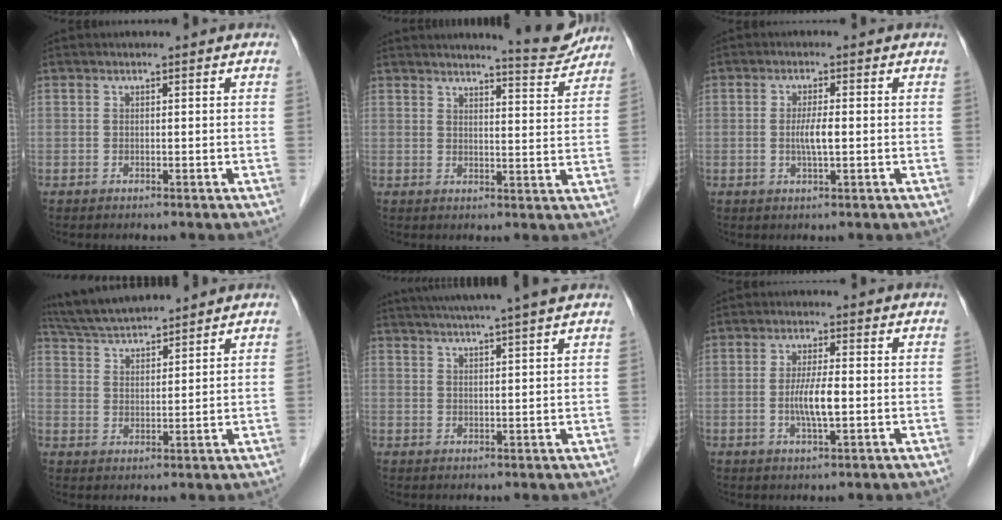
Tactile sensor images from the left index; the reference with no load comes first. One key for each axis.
{"total": 7.0, "fx": 6.8, "fy": 0.2, "fz": 1.6, "tx": -0.026, "ty": -0.025, "tz": 0.080}
{"total": 3.0, "fx": -0.3, "fy": 0.3, "fz": 3.0, "tx": -0.061, "ty": -0.003, "tz": -0.005}
{"total": 9.1, "fx": 8.7, "fy": 0.6, "fz": 2.8, "tx": -0.062, "ty": 0.030, "tz": 0.162}
{"total": 12.1, "fx": 10.4, "fy": -0.9, "fz": 6.1, "tx": -0.100, "ty": 0.022, "tz": 0.138}
{"total": 4.7, "fx": -0.7, "fy": 0.5, "fz": 4.7, "tx": -0.095, "ty": -0.007, "tz": -0.013}